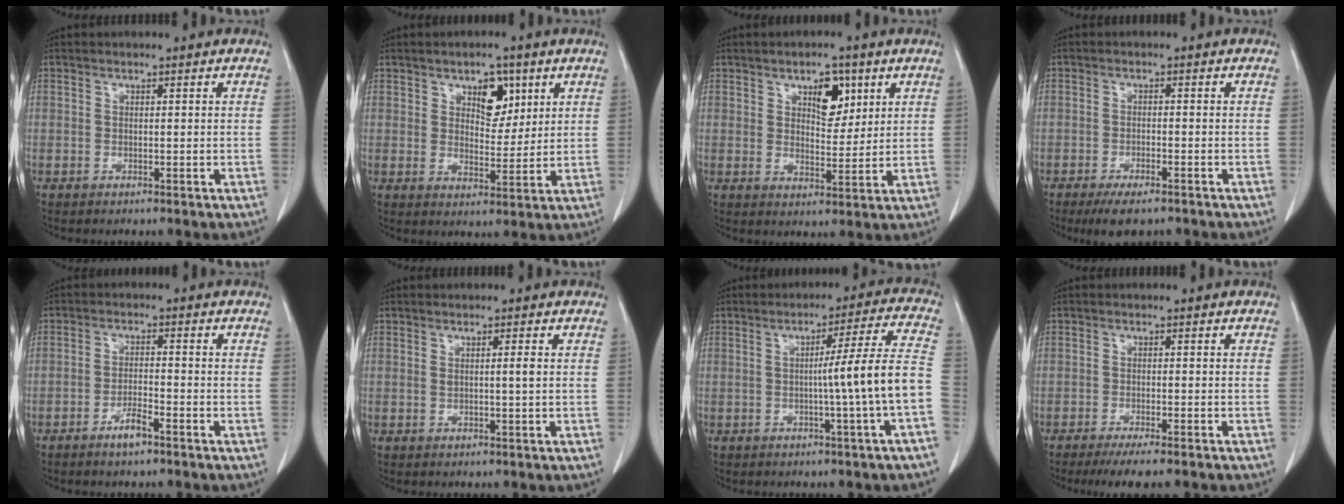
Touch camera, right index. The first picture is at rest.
{"total": 5.8, "force": [2.9, 3.1, 3.9], "torque": [-0.055, 0.003, 0.048]}
{"total": 5.8, "force": [2.9, 2.8, 4.2], "torque": [-0.063, 0.002, 0.048]}
{"total": 5.7, "force": [-4.3, 1.4, 3.4], "torque": [-0.053, -0.010, -0.065]}
{"total": 3.5, "force": [-2.5, 0.5, 2.4], "torque": [-0.045, 0.000, -0.044]}
{"total": 1.5, "force": [0.3, -0.1, 1.5], "torque": [-0.027, 0.000, 0.005]}
{"total": 10.2, "force": [-2.1, -2.2, 9.7], "torque": [-0.133, 0.011, -0.028]}
{"total": 6.9, "force": [-5.7, 0.2, 4.0], "torque": [-0.046, -0.013, -0.083]}